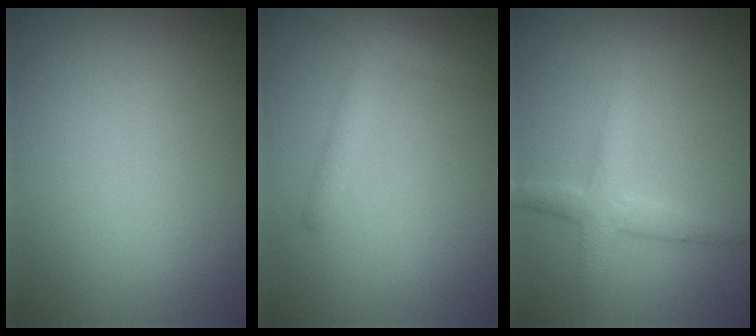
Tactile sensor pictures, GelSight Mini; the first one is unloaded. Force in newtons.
{"total": 2.6, "press": 2.5, "slide": 0.1}
{"total": 2.9, "press": 2.9, "slide": 0.1}